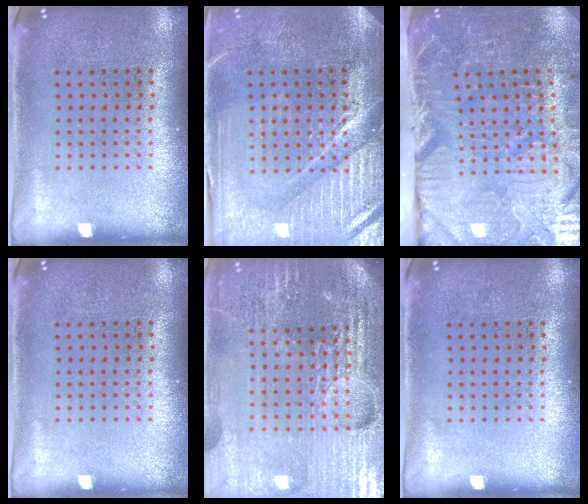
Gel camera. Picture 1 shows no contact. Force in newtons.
{"total": 4.0, "press": 3.7, "slide": 1.5}
{"total": 4.1, "press": 4.0, "slide": 1.0}
{"total": 0.0}
{"total": 5.7, "press": 5.2, "slide": 2.3}
{"total": 0.0}